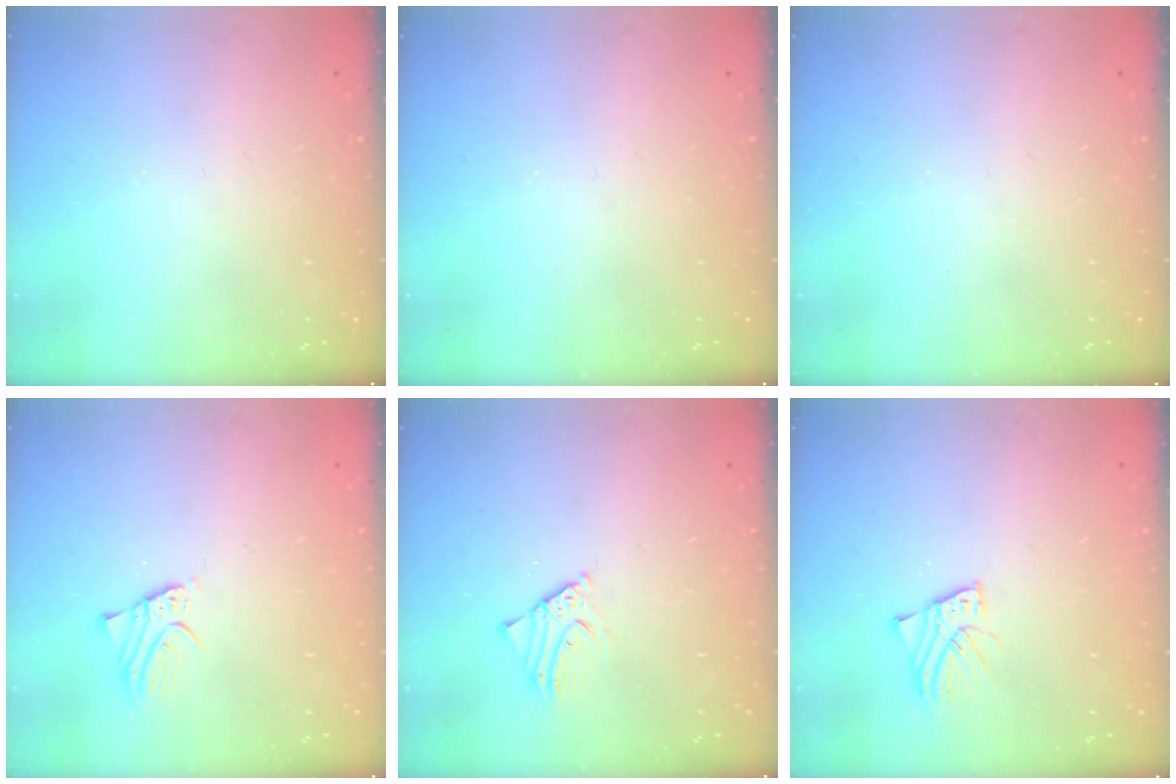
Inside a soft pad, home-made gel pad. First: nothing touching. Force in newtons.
{"total": 0.0}
{"total": 0.0}
{"total": 2.4, "press": 2.4, "slide": 0.0}
{"total": 2.3, "press": 2.3, "slide": 0.2}
{"total": 2.7, "press": 2.7, "slide": 0.2}